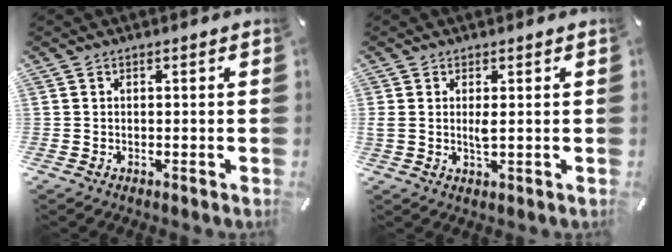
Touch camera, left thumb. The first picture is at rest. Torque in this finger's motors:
{"motor_torque": [0.90, 0.88, 0.86, -0.15, 0.12]}